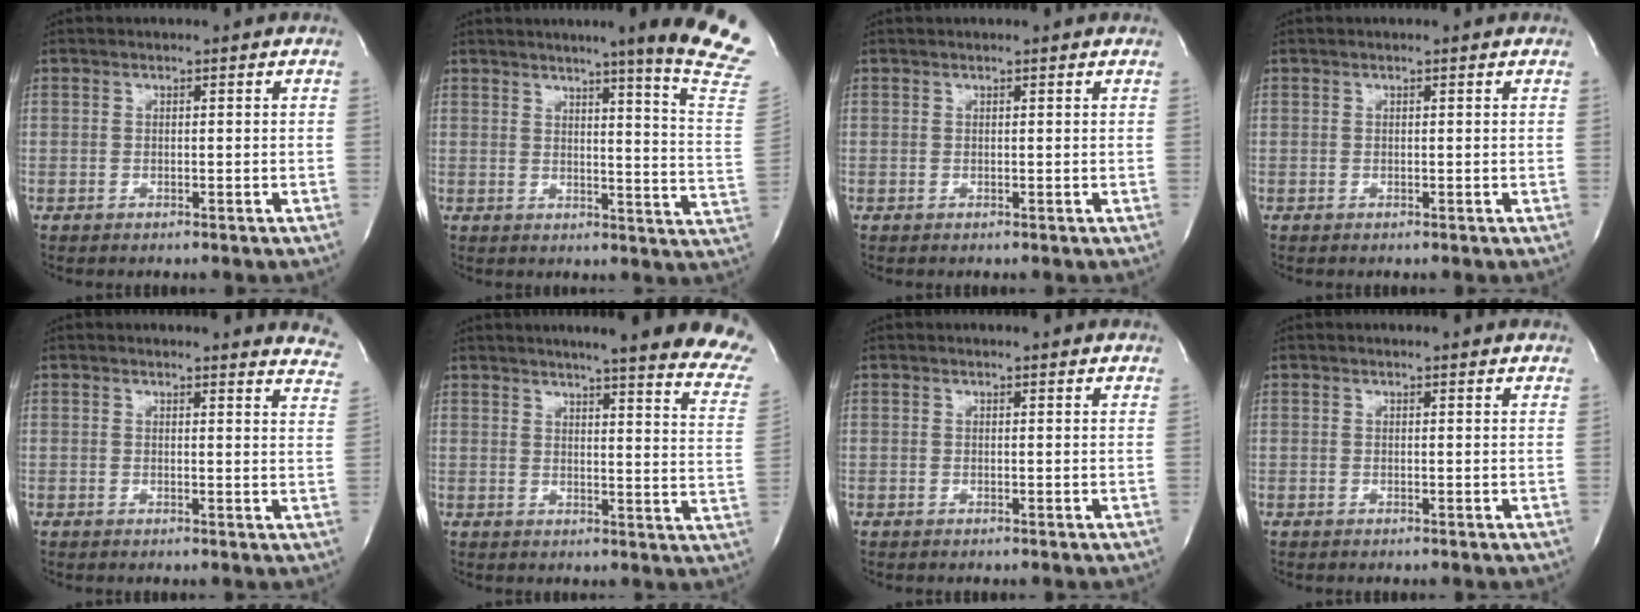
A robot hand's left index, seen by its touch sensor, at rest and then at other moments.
{"total": 15.2, "force": [12.0, -2.2, 9.2], "torque": [-0.115, -0.087, 0.127]}
{"total": 2.1, "force": [2.0, 0.3, 0.6], "torque": [-0.013, 0.023, 0.018]}
{"total": 0.6, "force": [0.6, 0.1, 0.2], "torque": [-0.008, 0.011, 0.005]}
{"total": 9.1, "force": [9.0, 1.2, 0.8], "torque": [0.023, -0.068, 0.056]}
{"total": 23.0, "force": [19.7, 1.4, 11.8], "torque": [-0.145, -0.069, 0.218]}
{"total": 2.7, "force": [2.6, 0.5, 0.4], "torque": [-0.014, 0.005, 0.021]}
{"total": 3.4, "force": [3.3, 0.6, 0.6], "torque": [-0.016, 0.003, 0.026]}